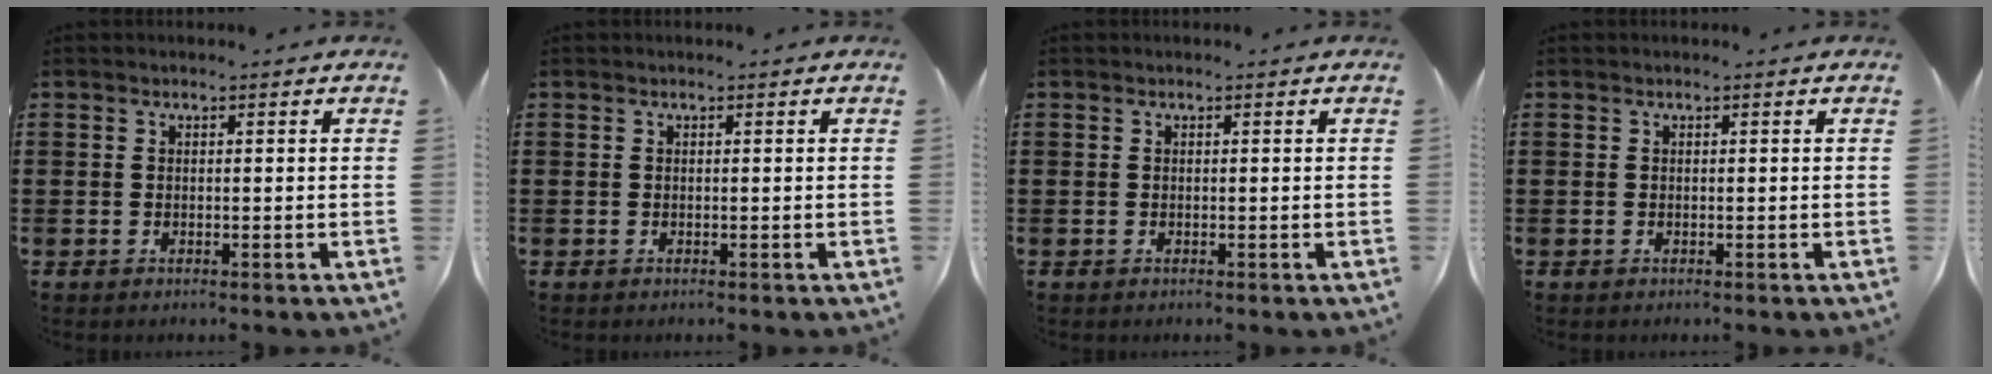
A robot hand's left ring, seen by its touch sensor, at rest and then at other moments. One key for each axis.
{"total": 0.0}
{"total": 0.0}
{"total": 0.0}